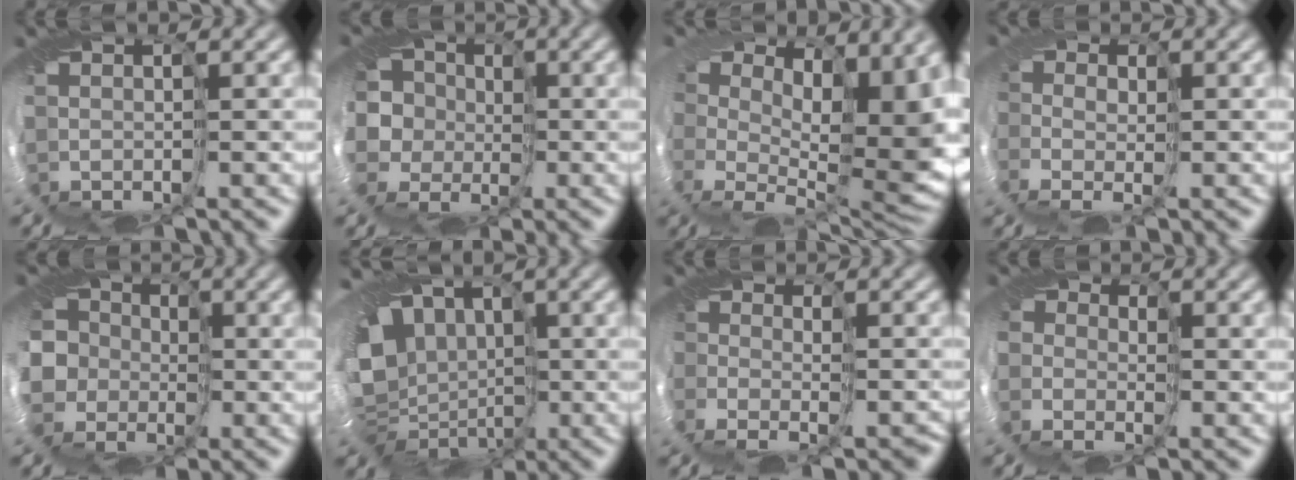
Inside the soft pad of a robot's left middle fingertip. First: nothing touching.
{"total": 6.2, "force": [-1.1, 5.7, 2.2], "torque": [-0.048, 0.015, -0.070]}
{"total": 8.5, "force": [1.6, 4.2, 7.2], "torque": [-0.075, -0.042, 0.032]}
{"total": 1.3, "force": [-1.1, 0.7, -0.1], "torque": [0.024, -0.020, -0.029]}
{"total": 7.1, "force": [-1.1, 6.5, 2.7], "torque": [-0.059, 0.011, -0.072]}
{"total": 12.0, "force": [-0.8, 9.4, 7.3], "torque": [-0.113, -0.027, -0.025]}
{"total": 2.9, "force": [-2.4, 1.4, 0.7], "torque": [0.023, -0.036, -0.043]}
{"total": 3.6, "force": [-0.7, 3.4, 1.0], "torque": [-0.002, -0.008, -0.036]}